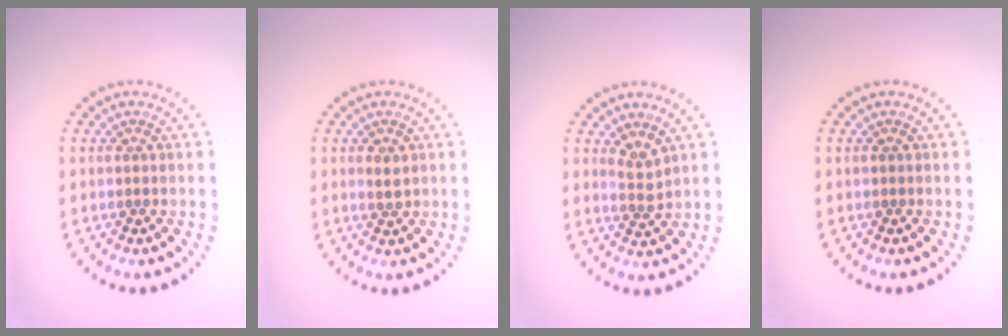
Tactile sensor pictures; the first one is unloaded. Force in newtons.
{"total": 1.2, "press": 1.1, "slide": 0.4}
{"total": 1.7, "press": 1.2, "slide": 1.3}
{"total": 0.0}